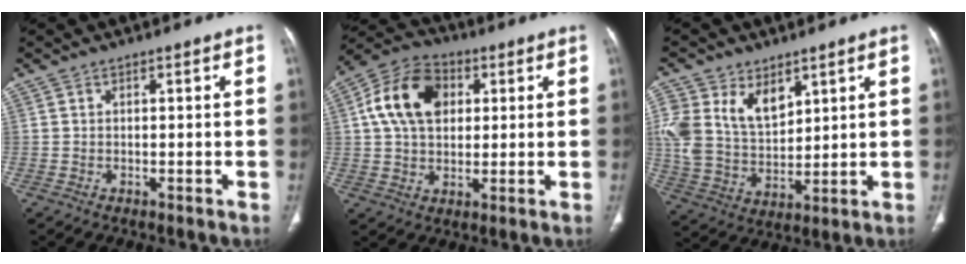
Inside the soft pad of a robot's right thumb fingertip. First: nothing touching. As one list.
[{"total": 14.0, "force": [3.3, 9.7, 9.5], "torque": [-0.157, 0.013, 0.050]}, {"total": 15.0, "force": [6.4, 10.1, 9.1], "torque": [-0.172, -0.023, 0.139]}]